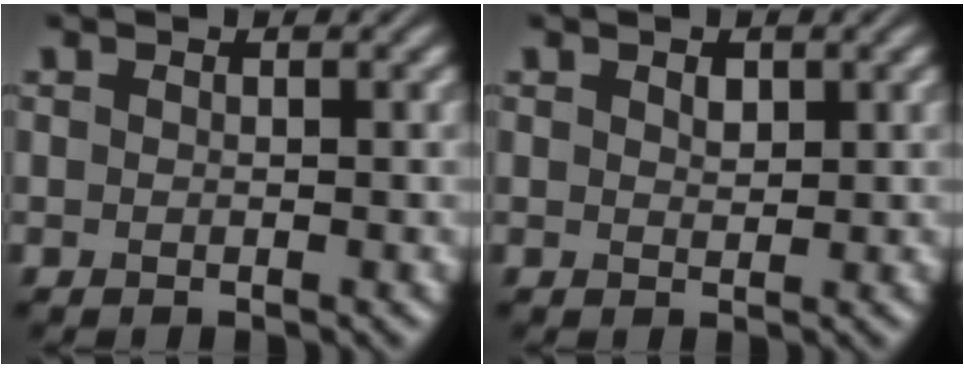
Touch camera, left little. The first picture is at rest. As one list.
[{"total": 1.0, "force": [0.6, 0.6, 0.6], "torque": [-0.011, -0.001, 0.011]}]